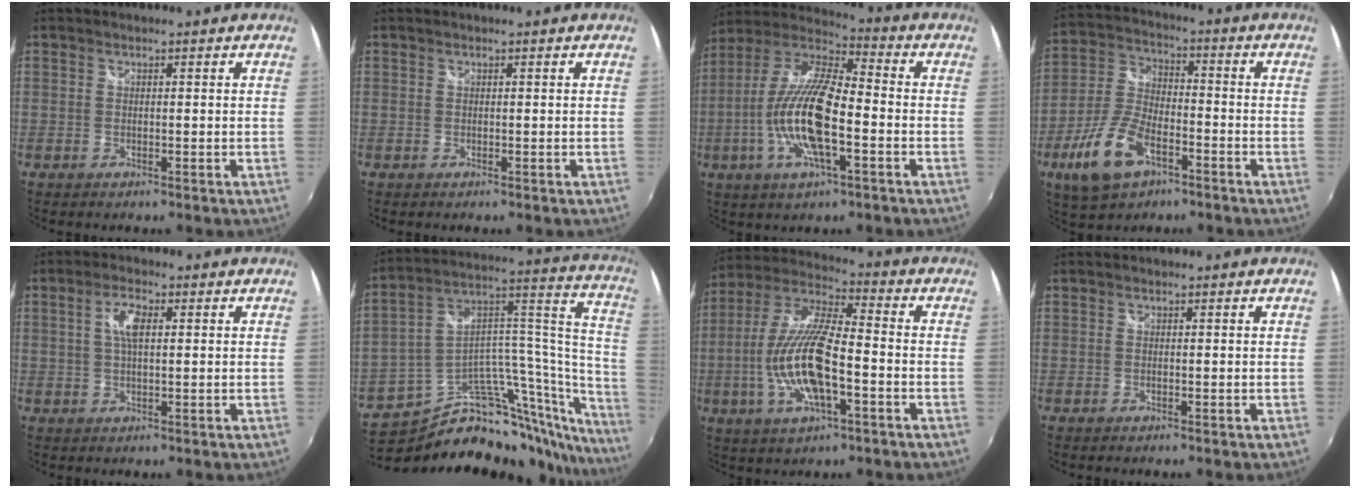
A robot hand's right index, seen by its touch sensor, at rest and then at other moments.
{"total": 0.0}
{"total": 16.7, "force": [-4.3, 4.9, 15.4], "torque": [-0.307, -0.002, -0.088]}
{"total": 13.5, "force": [-6.9, 6.6, 9.5], "torque": [-0.215, -0.006, -0.130]}
{"total": 4.2, "force": [0.9, 1.6, 3.8], "torque": [-0.072, 0.007, 0.017]}
{"total": 30.8, "force": [-24.0, 12.5, 14.8], "torque": [-0.170, 0.066, -0.360]}
{"total": 16.2, "force": [-4.2, 4.9, 14.9], "torque": [-0.300, -0.003, -0.080]}
{"total": 0.0}